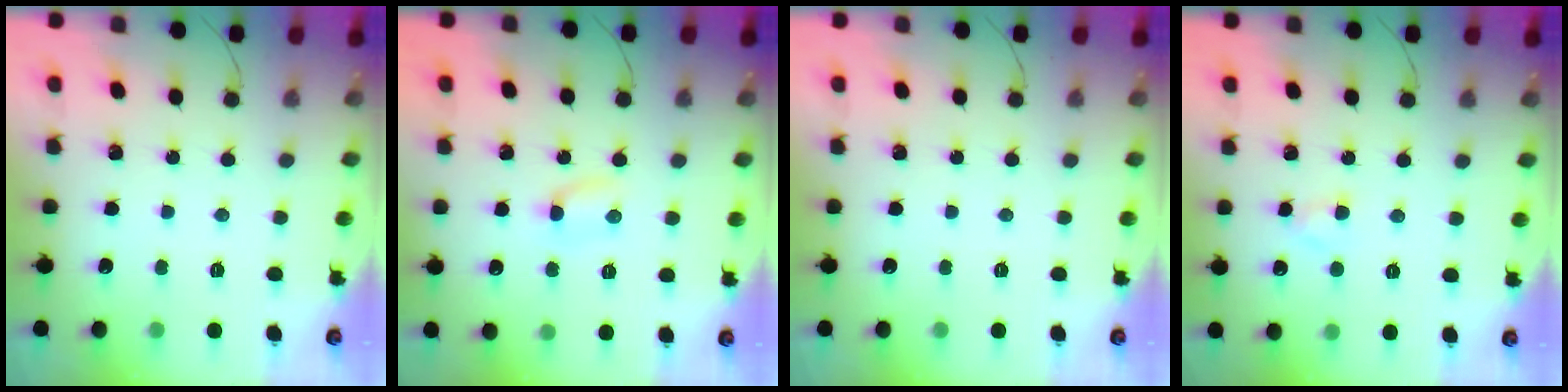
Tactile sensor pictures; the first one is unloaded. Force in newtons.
{"total": 3.5, "press": 3.4, "slide": 1.0}
{"total": 0.0}
{"total": 2.7, "press": 2.5, "slide": 1.1}